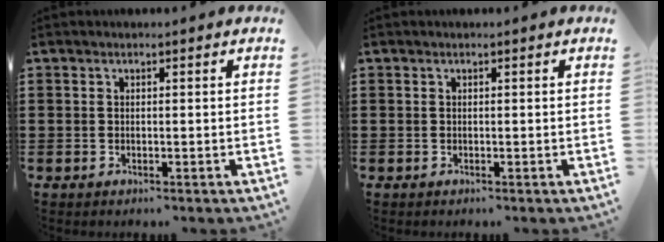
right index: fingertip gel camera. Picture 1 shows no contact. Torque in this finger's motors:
{"motor_torque": [-0.63, 1.51, 0.00, 0.00]}